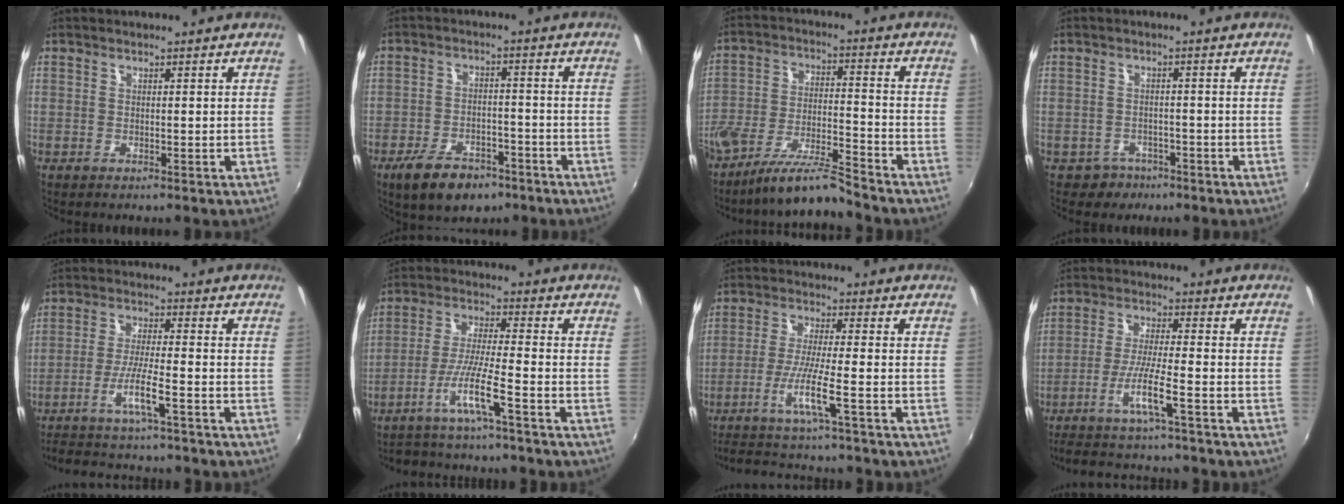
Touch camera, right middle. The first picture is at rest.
{"total": 10.5, "force": [-7.0, 5.4, 5.7], "torque": [-0.134, -0.008, -0.111]}
{"total": 9.6, "force": [-8.5, 0.4, 4.5], "torque": [-0.088, 0.001, -0.157]}
{"total": 3.8, "force": [-2.5, 2.9, 0.2], "torque": [-0.015, 0.003, -0.037]}
{"total": 10.3, "force": [-8.5, 0.7, 5.8], "torque": [-0.125, -0.011, -0.143]}
{"total": 7.0, "force": [-4.9, 0.0, 4.9], "torque": [-0.109, 0.002, -0.089]}
{"total": 9.5, "force": [-7.3, -0.5, 6.0], "torque": [-0.131, -0.019, -0.128]}
{"total": 10.7, "force": [-8.8, 0.1, 6.1], "torque": [-0.131, -0.015, -0.147]}